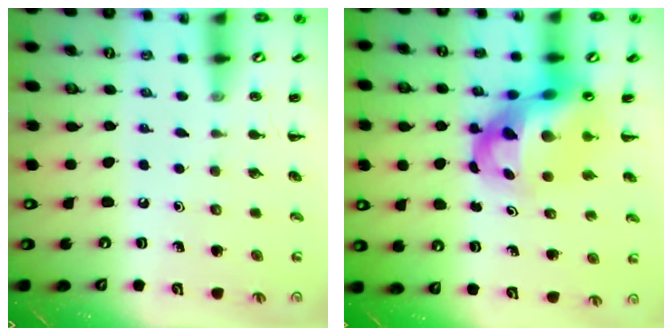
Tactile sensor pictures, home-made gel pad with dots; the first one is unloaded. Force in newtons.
{"total": 10.4, "press": 10.0, "slide": 3.0}